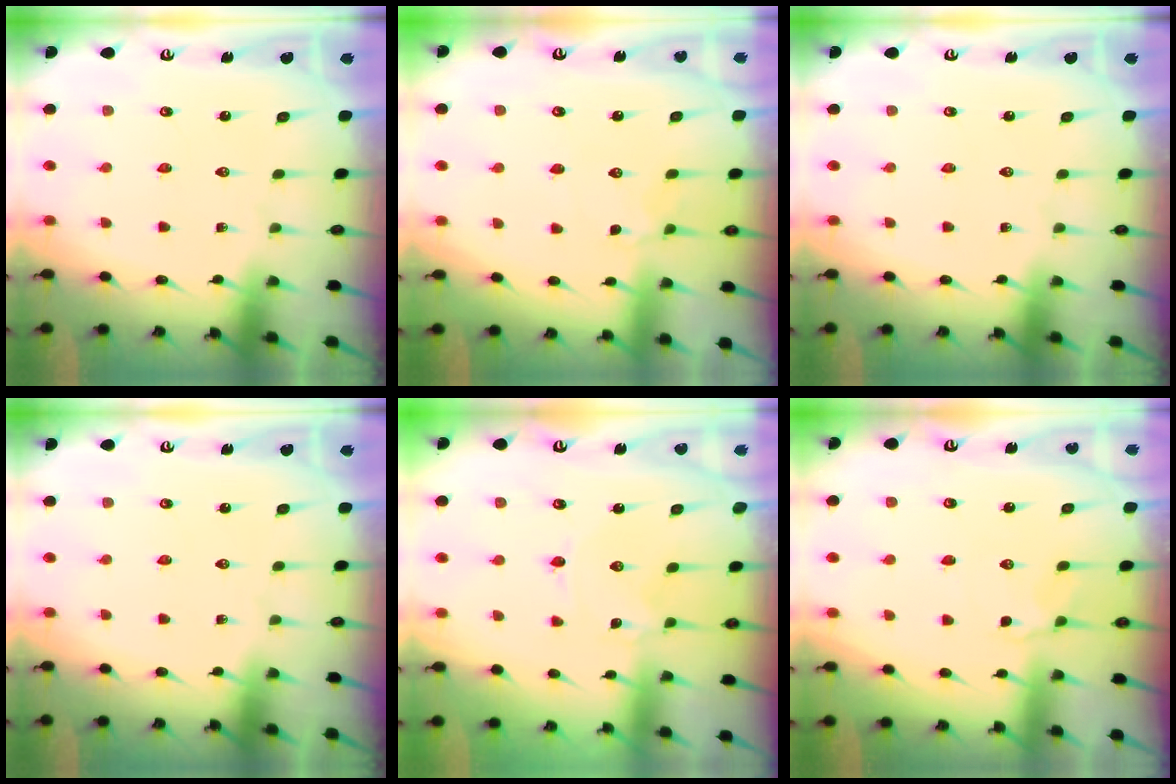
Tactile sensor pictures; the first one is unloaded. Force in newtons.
{"total": 3.1, "press": 3.0, "slide": 0.7}
{"total": 0.0}
{"total": 0.0}
{"total": 2.8, "press": 2.8, "slide": 0.4}
{"total": 3.1, "press": 2.7, "slide": 1.4}